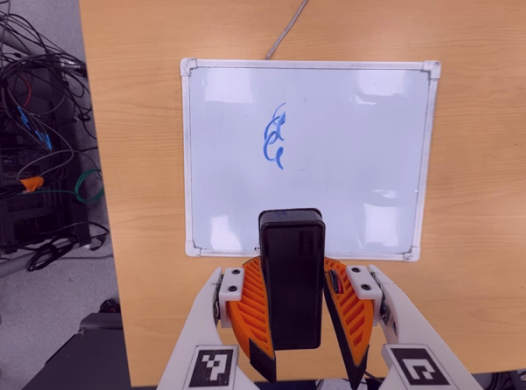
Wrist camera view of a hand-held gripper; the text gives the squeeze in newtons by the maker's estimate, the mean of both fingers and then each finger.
{"total": 8.6, "left": 9.0, "right": 8.3}